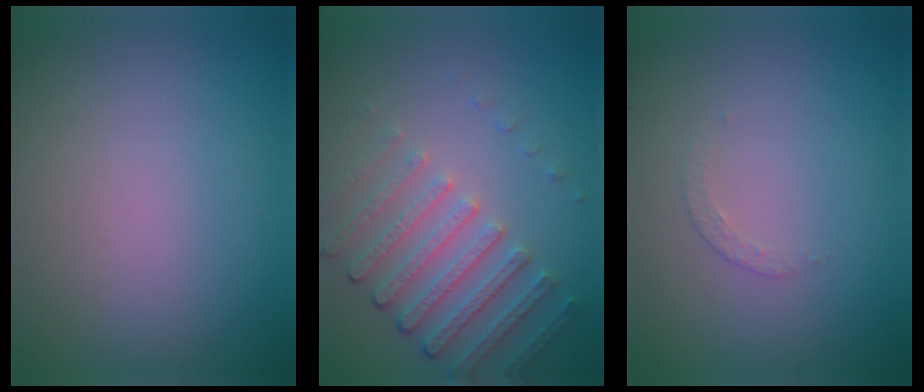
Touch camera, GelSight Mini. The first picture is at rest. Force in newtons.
{"total": 4.8, "press": 3.4, "slide": 3.3}
{"total": 1.1, "press": 1.1, "slide": 0.3}